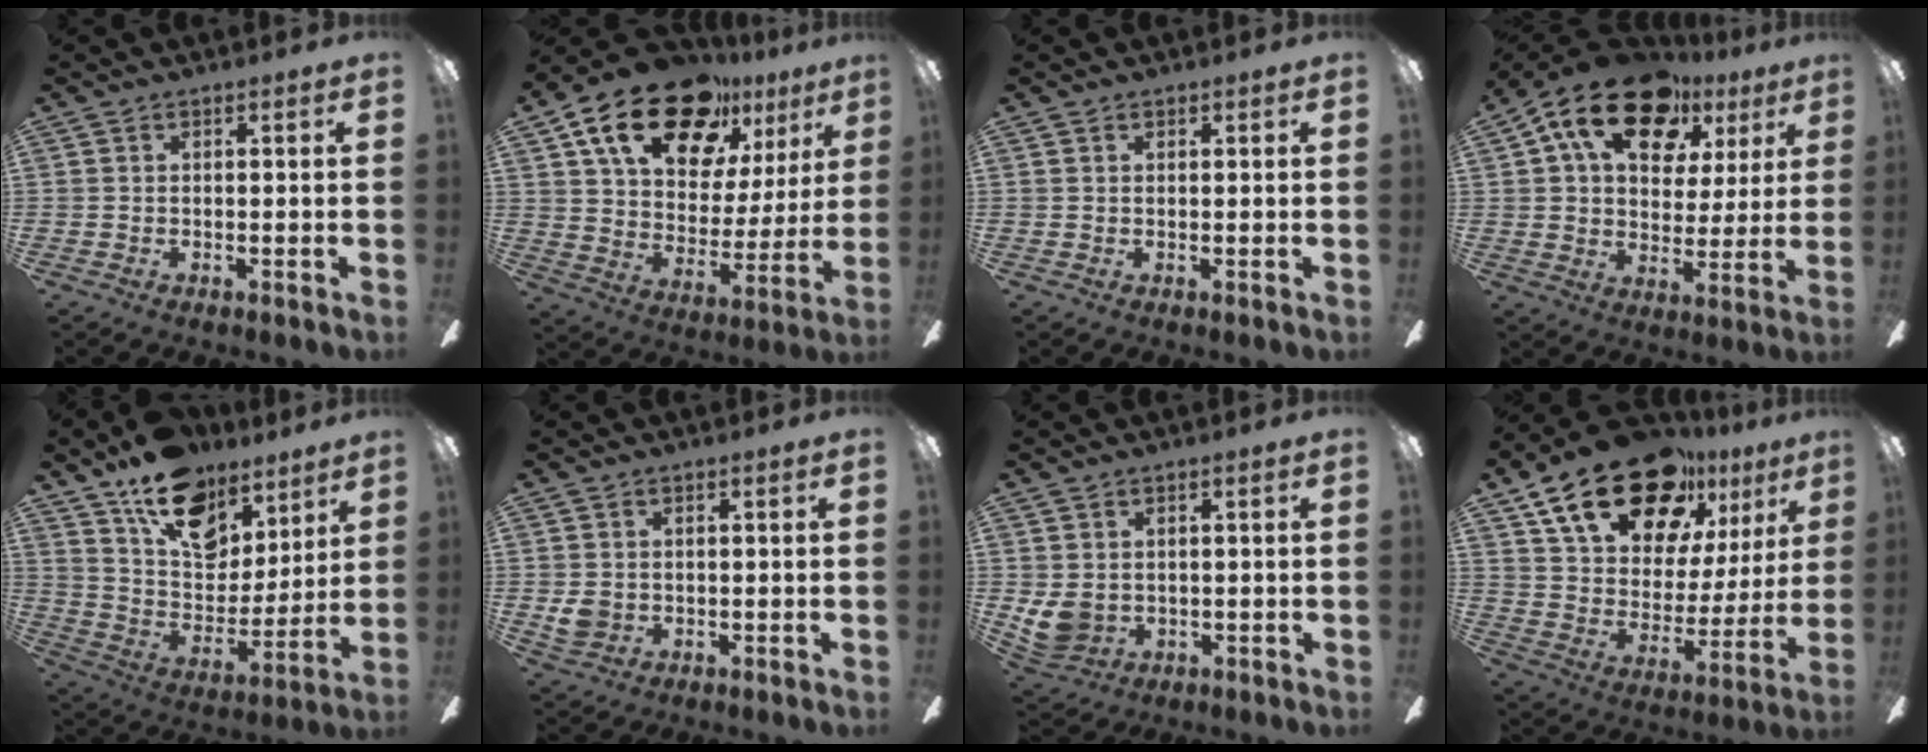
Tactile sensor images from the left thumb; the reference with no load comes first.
{"total": 22.1, "force": [14.7, 11.5, 11.9], "torque": [-0.197, -0.083, 0.260]}
{"total": 0.6, "force": [0.4, 0.4, 0.1], "torque": [-0.002, 0.001, 0.008]}
{"total": 18.3, "force": [11.0, 10.5, 10.1], "torque": [-0.173, -0.049, 0.193]}
{"total": 18.8, "force": [12.1, 11.2, 9.0], "torque": [-0.144, -0.066, 0.220]}
{"total": 3.7, "force": [0.2, 3.3, 1.7], "torque": [-0.015, 0.003, 0.002]}
{"total": 5.7, "force": [1.2, 4.8, 2.8], "torque": [-0.070, -0.003, 0.024]}
{"total": 24.0, "force": [16.0, 12.3, 12.9], "torque": [-0.219, -0.091, 0.285]}